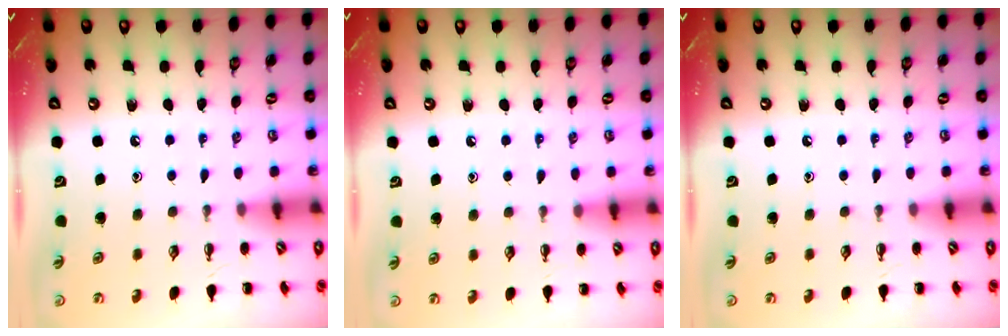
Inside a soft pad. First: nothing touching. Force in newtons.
{"total": 7.4, "press": 6.9, "slide": 2.6}
{"total": 0.0}